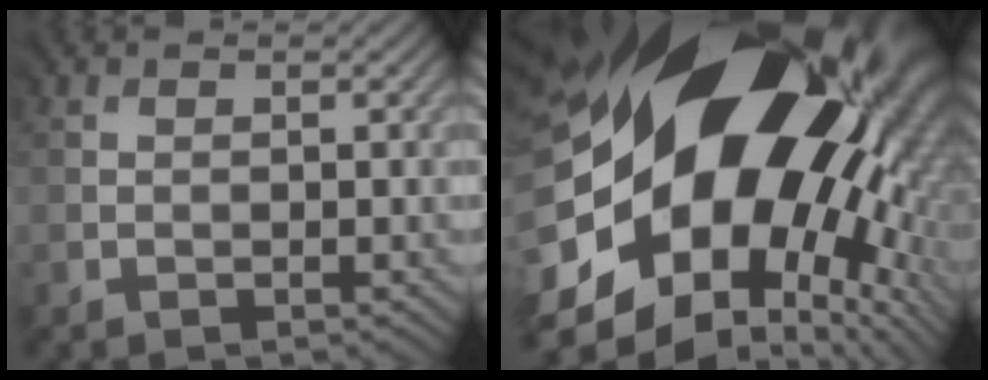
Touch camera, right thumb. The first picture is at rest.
{"total": 22.6, "force": [0.8, 15.3, 16.6], "torque": [-0.302, -0.061, 0.026]}